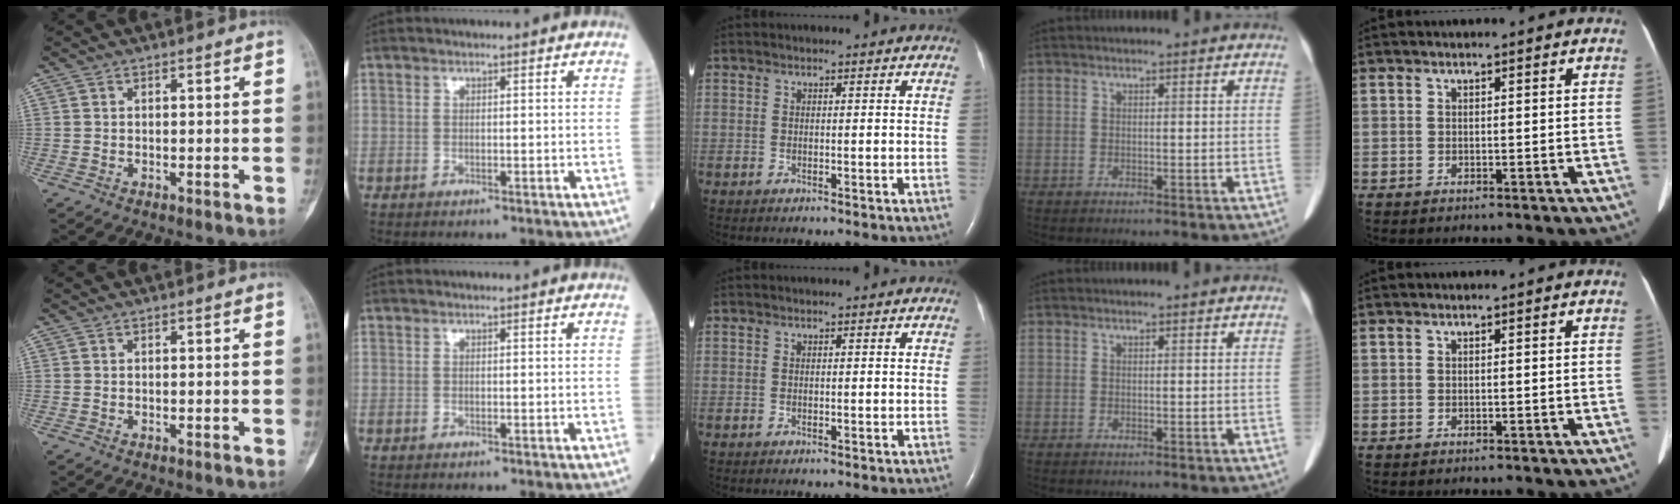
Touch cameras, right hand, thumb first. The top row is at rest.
{}